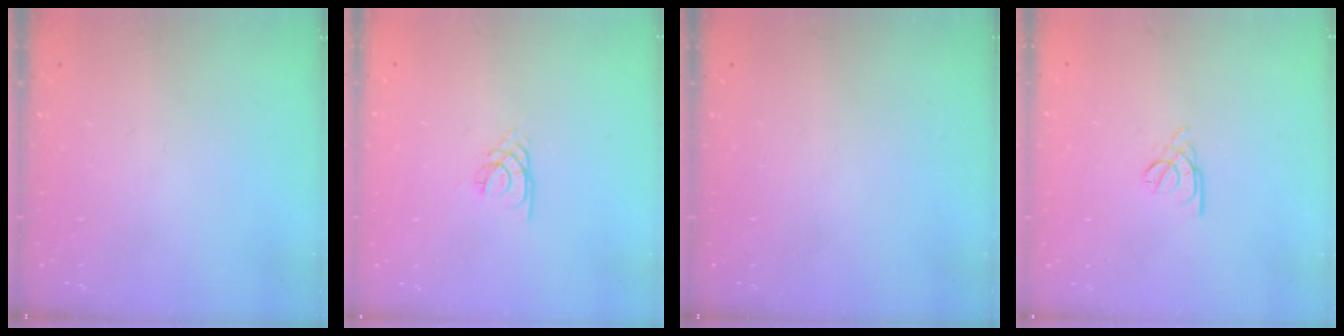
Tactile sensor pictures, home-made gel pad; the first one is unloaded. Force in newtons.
{"total": 1.7, "press": 1.7, "slide": 0.4}
{"total": 0.0}
{"total": 2.2, "press": 2.1, "slide": 0.5}